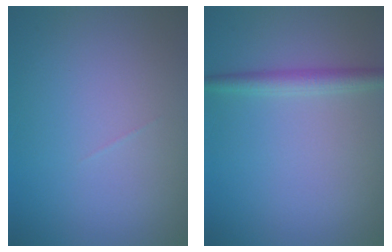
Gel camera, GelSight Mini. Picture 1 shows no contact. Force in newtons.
{"total": 2.1, "press": 2.1, "slide": 0.0}